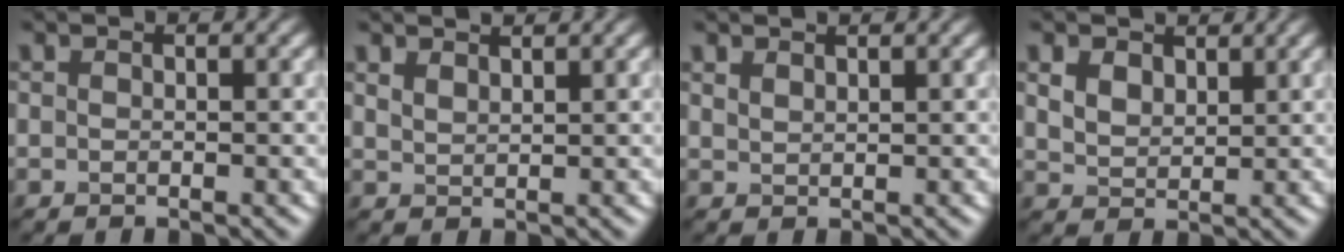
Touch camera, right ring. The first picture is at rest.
{"total": 2.2, "force": [1.9, 0.6, 0.7], "torque": [-0.012, 0.003, 0.031]}
{"total": 1.3, "force": [1.2, 0.3, 0.4], "torque": [-0.008, 0.000, 0.022]}
{"total": 3.4, "force": [2.0, 2.1, 1.7], "torque": [-0.044, -0.002, 0.036]}